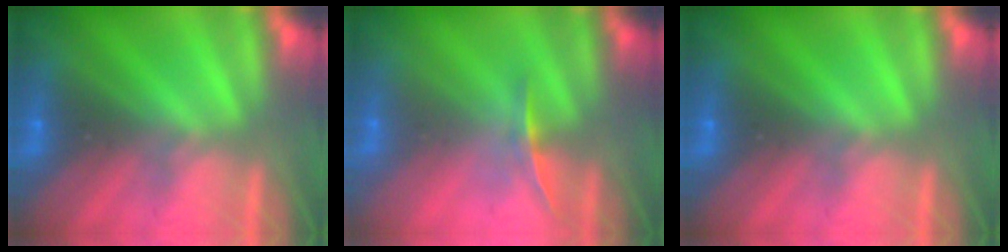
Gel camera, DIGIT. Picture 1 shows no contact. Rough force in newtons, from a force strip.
{"total": 1.1}
{"total": 0.0}